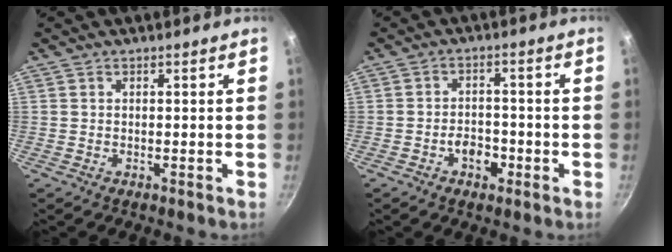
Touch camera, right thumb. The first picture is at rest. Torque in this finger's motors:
{"motor_torque": [0.49, 0.74, 0.34, -0.12, 0.18]}